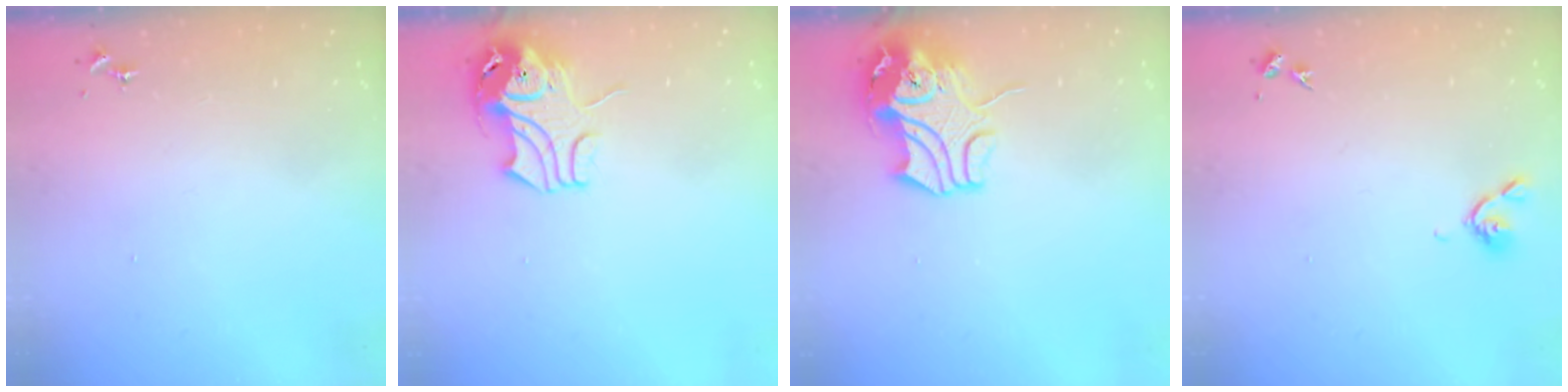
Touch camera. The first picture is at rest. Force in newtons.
{"total": 9.5, "press": 9.4, "slide": 1.2}
{"total": 12.0, "press": 11.8, "slide": 2.0}
{"total": 5.3, "press": 5.2, "slide": 1.1}